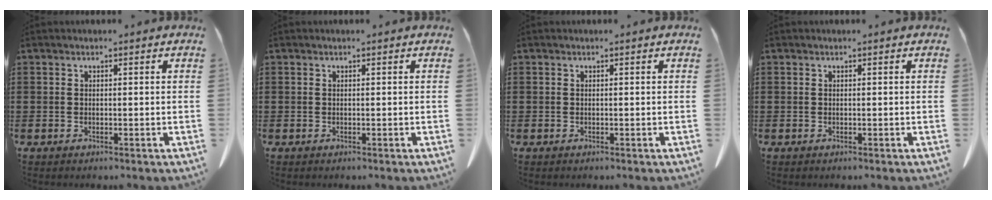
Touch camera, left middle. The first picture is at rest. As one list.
[{"total": 0.0}, {"total": 0.0}, {"total": 0.0}]